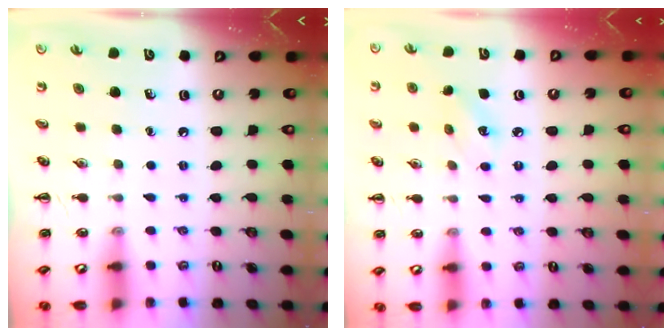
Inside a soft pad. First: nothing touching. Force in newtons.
{"total": 5.1, "press": 5.0, "slide": 1.0}